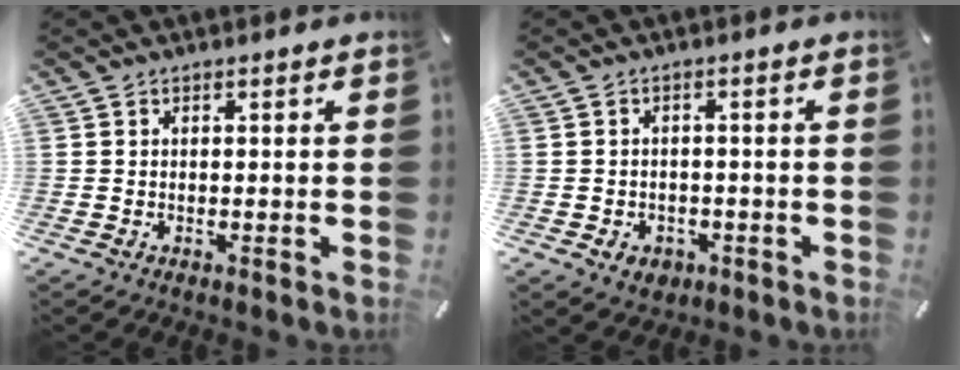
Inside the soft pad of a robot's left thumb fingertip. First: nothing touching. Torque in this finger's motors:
{"motor_torque": [0.05, 0.07, 0.12, -0.06, 0.07]}